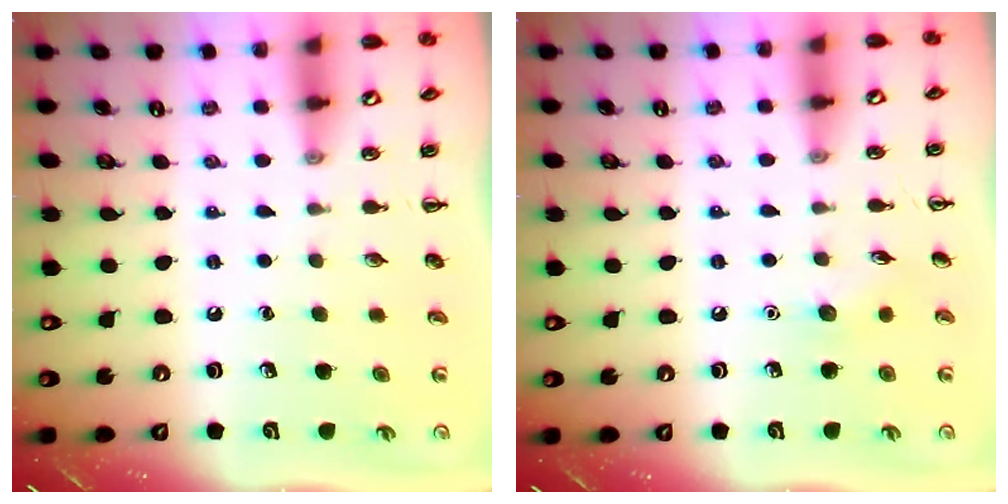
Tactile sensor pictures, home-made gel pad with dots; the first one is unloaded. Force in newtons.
{"total": 5.4, "press": 5.1, "slide": 1.7}